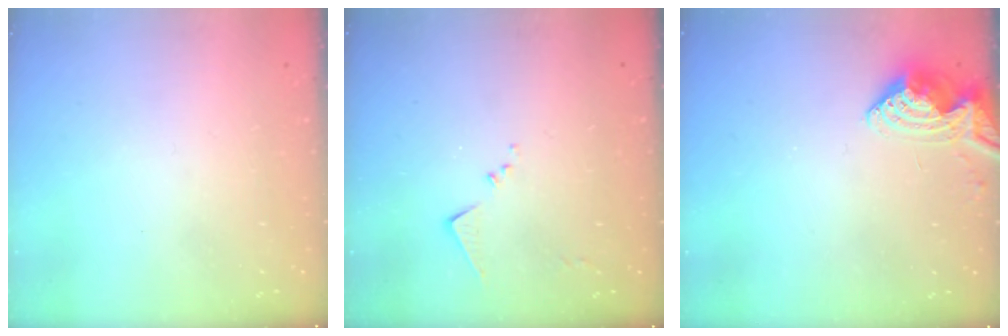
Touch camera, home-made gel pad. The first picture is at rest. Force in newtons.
{"total": 7.1, "press": 7.1, "slide": 0.4}
{"total": 9.1, "press": 9.1, "slide": 0.5}